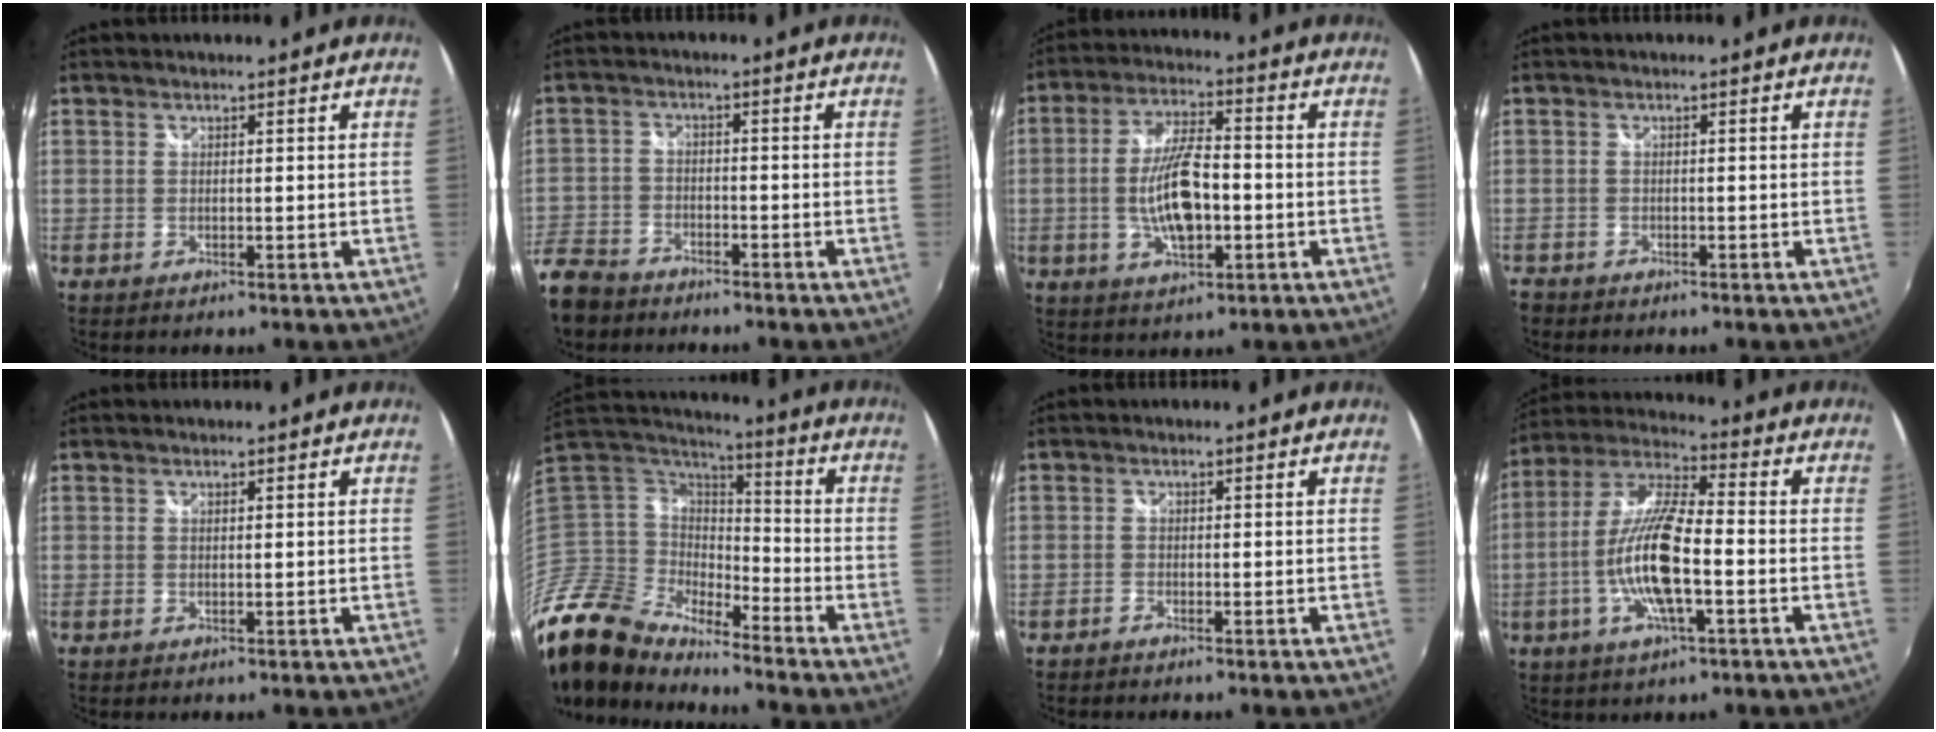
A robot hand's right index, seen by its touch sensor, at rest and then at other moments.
{"total": 10.4, "force": [-7.2, 6.7, 3.3], "torque": [-0.107, -0.004, -0.137]}
{"total": 11.4, "force": [-2.1, 4.4, 10.2], "torque": [-0.203, 0.000, -0.033]}
{"total": 2.1, "force": [-1.6, 1.5, 0.0], "torque": [-0.009, 0.002, -0.030]}
{"total": 0.0}
{"total": 15.8, "force": [-13.5, 6.2, 5.2], "torque": [-0.127, 0.001, -0.280]}
{"total": 0.9, "force": [-0.8, 0.3, 0.2], "torque": [-0.009, -0.002, -0.018]}
{"total": 14.3, "force": [-3.6, 3.5, 13.4], "torque": [-0.269, -0.005, -0.070]}